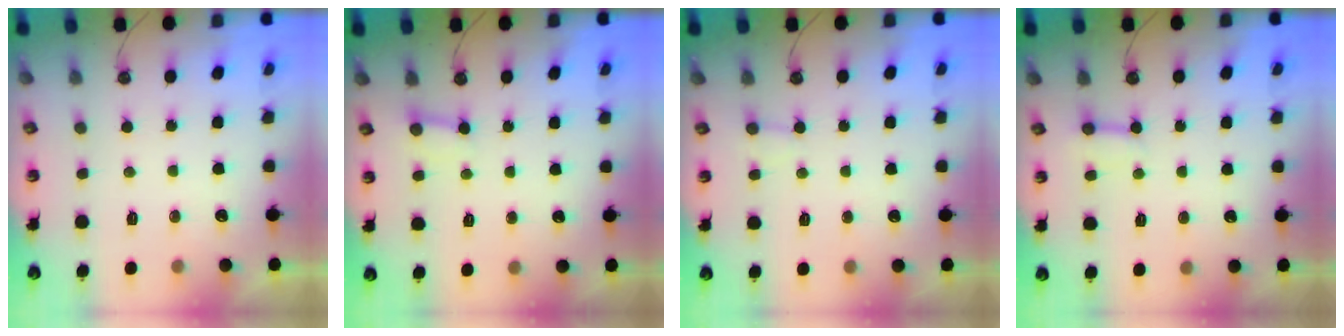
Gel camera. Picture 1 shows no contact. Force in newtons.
{"total": 2.7, "press": 2.7, "slide": 0.3}
{"total": 2.8, "press": 2.8, "slide": 0.2}
{"total": 3.4, "press": 3.4, "slide": 0.2}